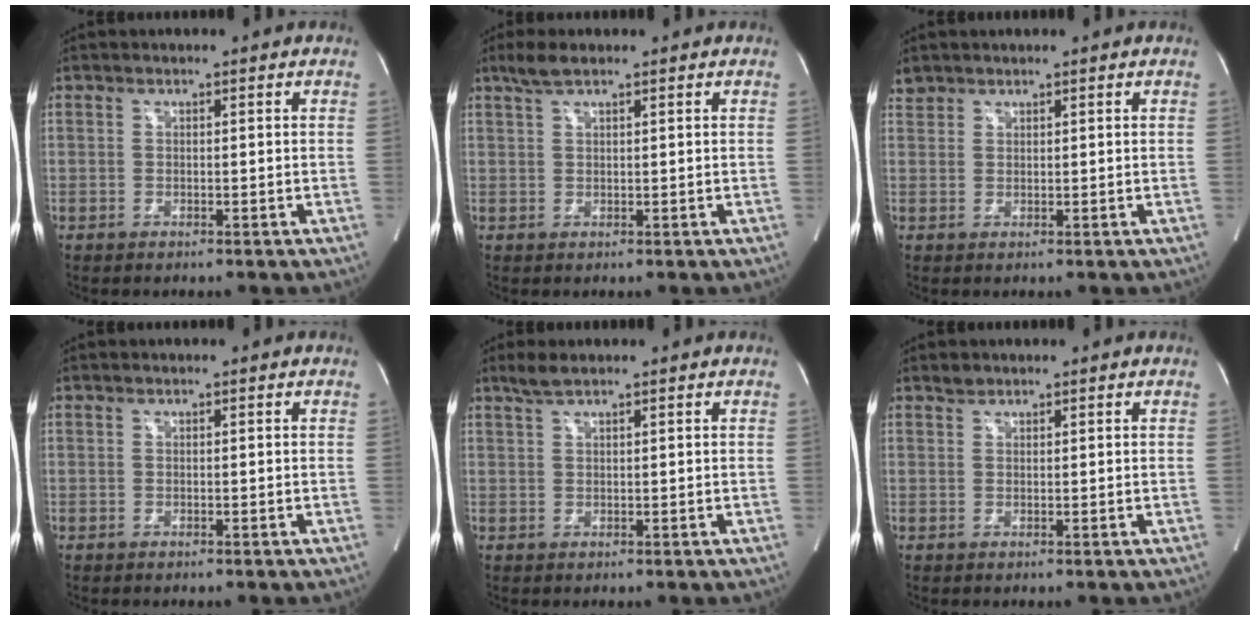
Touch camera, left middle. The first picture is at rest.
{"total": 2.9, "force": [2.2, 0.5, 1.9], "torque": [-0.048, 0.011, 0.045]}
{"total": 1.7, "force": [1.4, 0.8, -0.2], "torque": [0.003, 0.010, 0.027]}
{"total": 0.0}
{"total": 2.2, "force": [1.8, 0.2, 1.3], "torque": [-0.036, 0.007, 0.038]}
{"total": 1.1, "force": [0.9, 0.5, 0.1], "torque": [-0.001, 0.002, 0.015]}